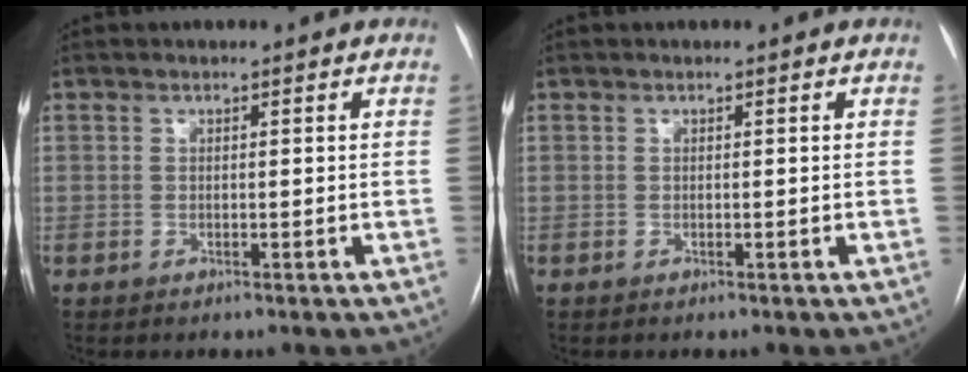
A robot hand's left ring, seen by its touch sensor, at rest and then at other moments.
{"total": 0.0}